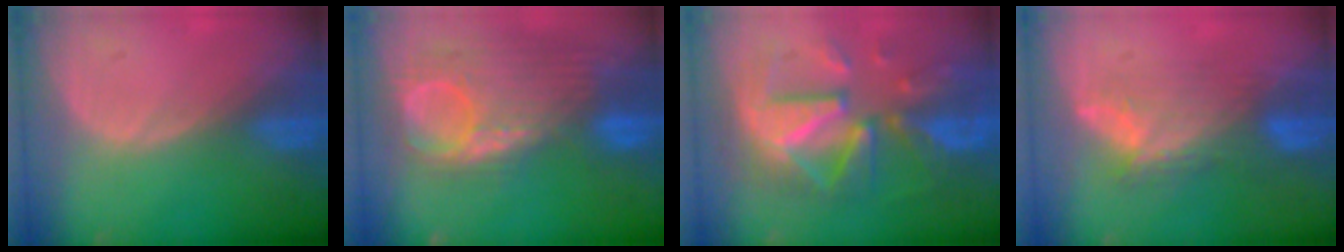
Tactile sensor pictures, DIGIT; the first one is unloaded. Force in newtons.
{"total": 12.4, "press": 10.5, "slide": 6.5}
{"total": 12.3, "press": 12.3, "slide": 1.1}
{"total": 7.3, "press": 7.1, "slide": 1.8}